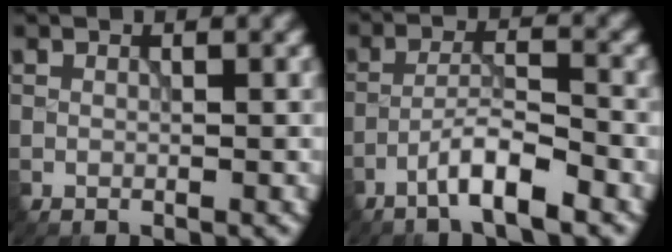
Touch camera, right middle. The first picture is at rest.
{"total": 4.2, "force": [-2.7, 0.5, 3.1], "torque": [-0.055, 0.011, -0.058]}